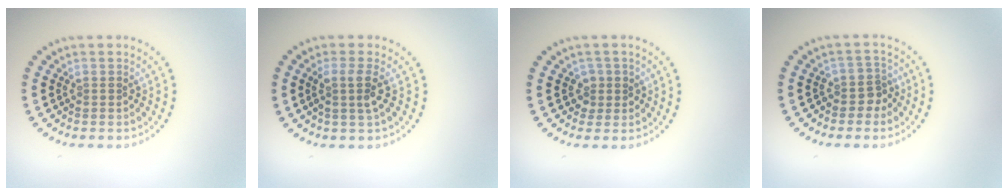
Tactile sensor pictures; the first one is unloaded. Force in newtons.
{"total": 2.2, "press": 1.8, "slide": 1.2}
{"total": 1.3, "press": 1.1, "slide": 0.6}
{"total": 1.9, "press": 1.5, "slide": 1.2}